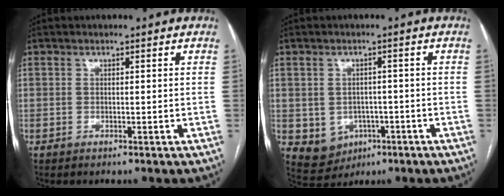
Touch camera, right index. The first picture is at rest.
{"total": 5.9, "force": [-1.9, 5.3, 1.9], "torque": [-0.033, 0.012, -0.012]}